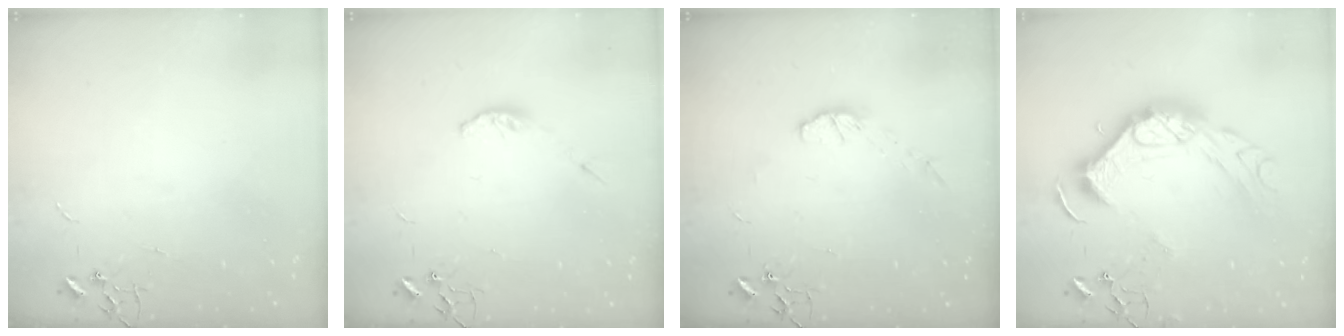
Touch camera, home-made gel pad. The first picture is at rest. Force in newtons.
{"total": 3.3, "press": 3.3, "slide": 0.5}
{"total": 5.1, "press": 5.1, "slide": 0.8}
{"total": 19.9, "press": 19.9, "slide": 1.4}